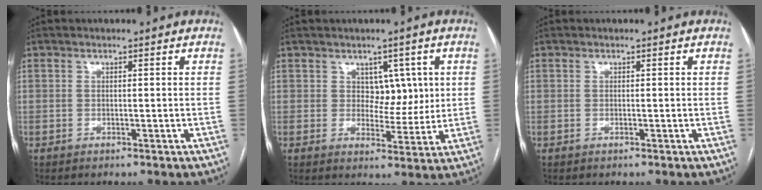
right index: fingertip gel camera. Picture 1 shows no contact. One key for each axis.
{"total": 4.8, "fx": 1.6, "fy": 3.3, "fz": 3.1, "tx": -0.031, "ty": 0.004, "tz": 0.029}
{"total": 0.0}